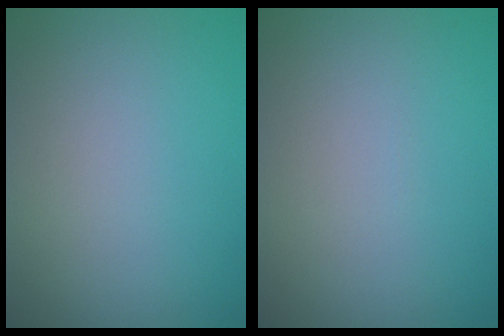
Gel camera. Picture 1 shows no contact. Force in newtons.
{"total": 0.0}